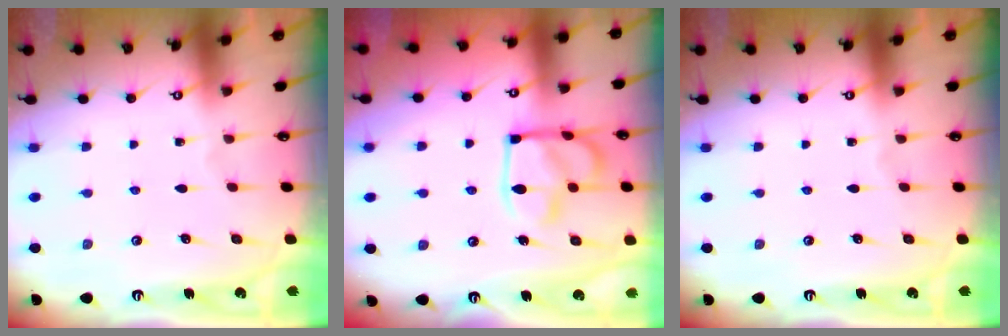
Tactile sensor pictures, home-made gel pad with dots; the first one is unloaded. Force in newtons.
{"total": 12.9, "press": 12.9, "slide": 0.7}
{"total": 0.0}